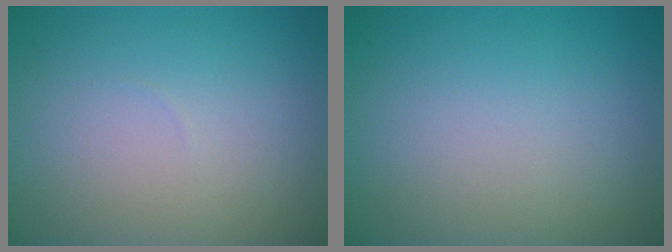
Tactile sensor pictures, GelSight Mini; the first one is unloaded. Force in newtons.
{"total": 0.0}